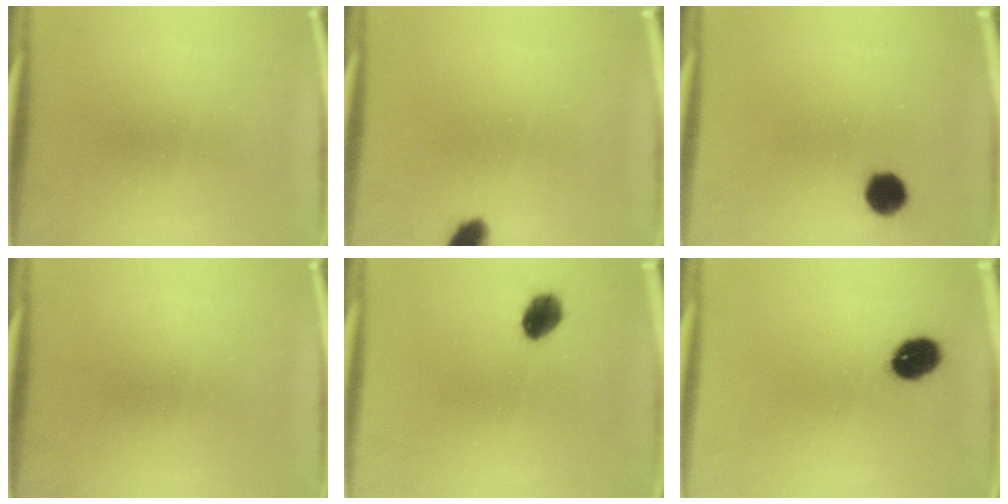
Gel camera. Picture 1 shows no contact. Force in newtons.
{"total": 4.0}
{"total": 5.3}
{"total": 0.0}
{"total": 5.5}
{"total": 6.9}